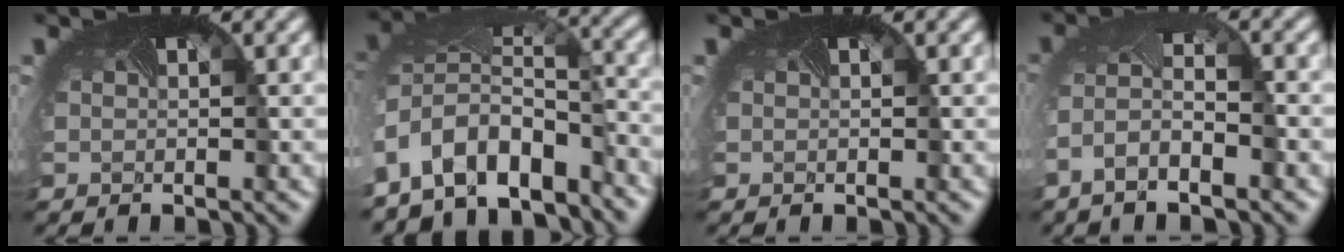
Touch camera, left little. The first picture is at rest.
{"total": 9.8, "force": [-5.7, 5.7, 5.6], "torque": [-0.123, -0.017, -0.094]}
{"total": 0.0}
{"total": 4.7, "force": [-2.7, 1.5, 3.6], "torque": [-0.087, -0.009, -0.051]}